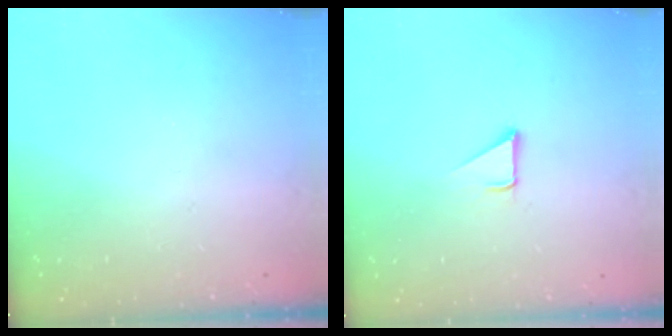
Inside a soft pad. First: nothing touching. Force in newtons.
{"total": 1.9, "press": 1.9, "slide": 0.1}